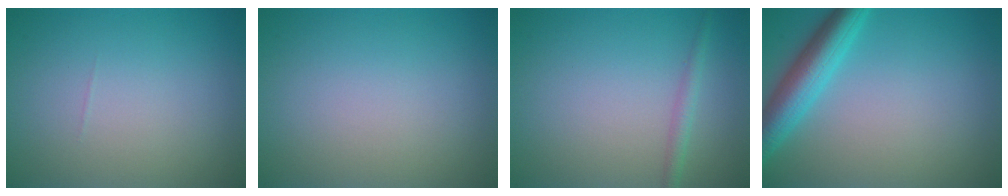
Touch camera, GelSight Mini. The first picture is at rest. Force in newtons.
{"total": 0.0}
{"total": 1.4, "press": 1.4, "slide": 0.1}
{"total": 5.0, "press": 5.0, "slide": 0.2}